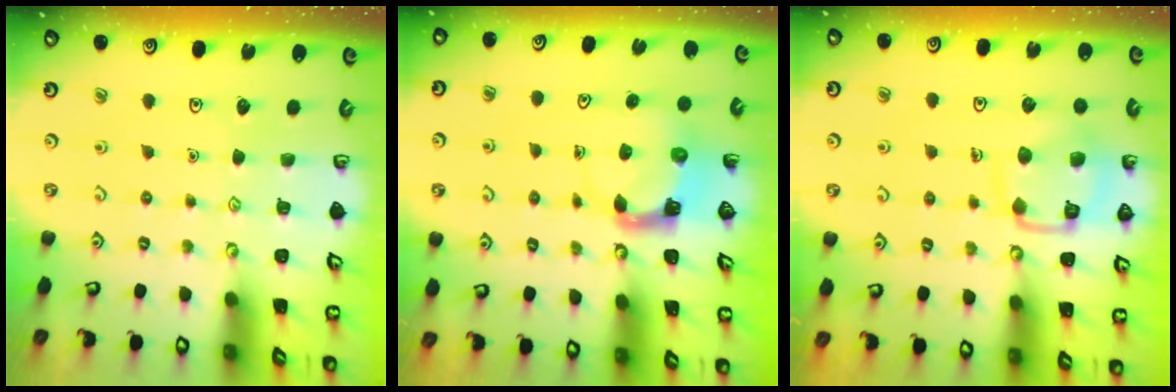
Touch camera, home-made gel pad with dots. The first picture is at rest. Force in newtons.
{"total": 4.0, "press": 3.9, "slide": 0.6}
{"total": 12.2, "press": 12.2, "slide": 0.9}